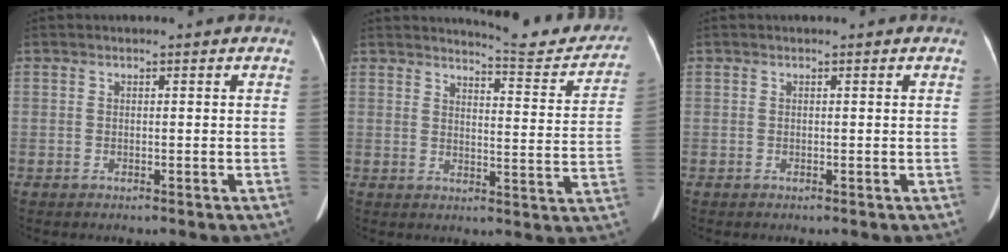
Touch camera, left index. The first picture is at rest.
{"total": 10.9, "force": [10.7, 0.9, 2.0], "torque": [-0.015, -0.040, 0.121]}
{"total": 0.0}